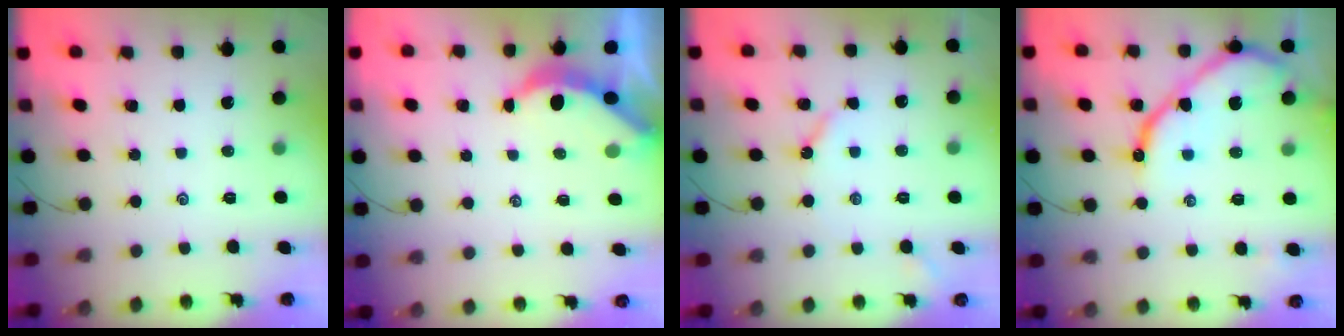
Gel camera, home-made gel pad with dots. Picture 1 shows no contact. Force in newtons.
{"total": 3.9, "press": 3.9, "slide": 0.4}
{"total": 3.9, "press": 3.9, "slide": 0.4}
{"total": 12.3, "press": 12.2, "slide": 1.5}